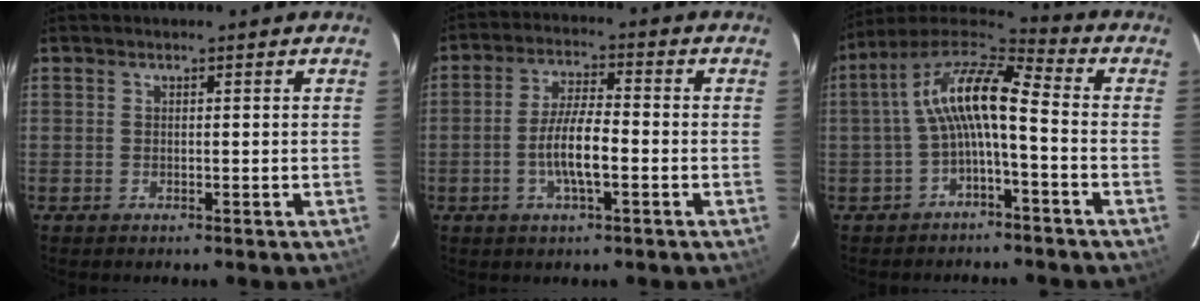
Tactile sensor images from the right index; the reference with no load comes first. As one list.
[{"total": 7.4, "force": [-2.3, 1.6, 6.9], "torque": [-0.136, 0.003, -0.043]}, {"total": 11.2, "force": [-1.6, 2.9, 10.7], "torque": [-0.217, 0.024, -0.036]}]